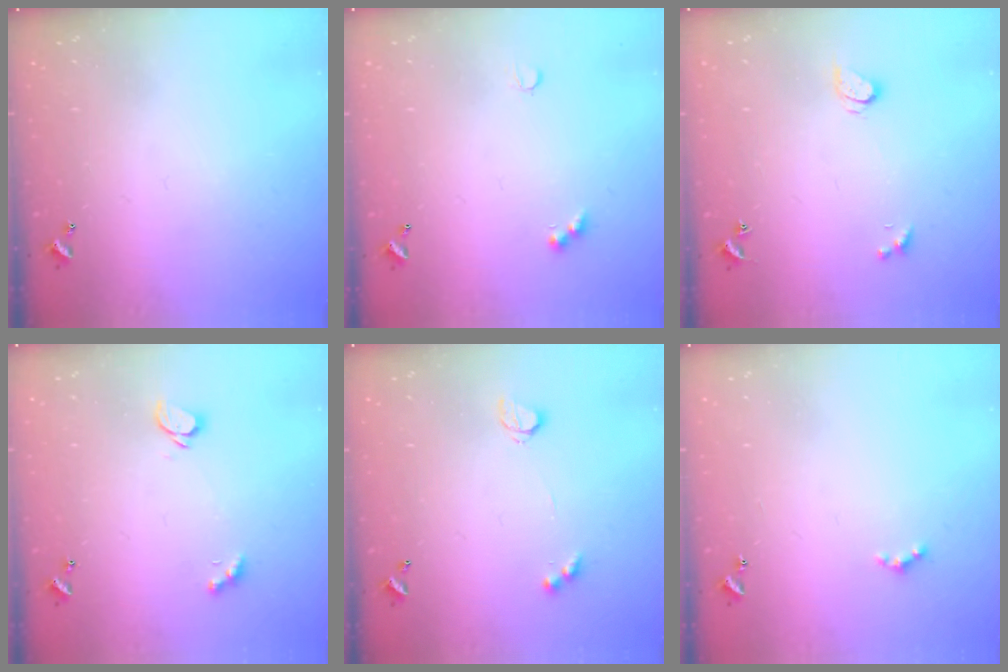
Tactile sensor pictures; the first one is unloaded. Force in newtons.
{"total": 2.9, "press": 2.8, "slide": 0.6}
{"total": 1.5, "press": 1.4, "slide": 0.4}
{"total": 1.9, "press": 1.8, "slide": 0.5}
{"total": 3.3, "press": 3.2, "slide": 0.5}
{"total": 0.7, "press": 0.6, "slide": 0.4}